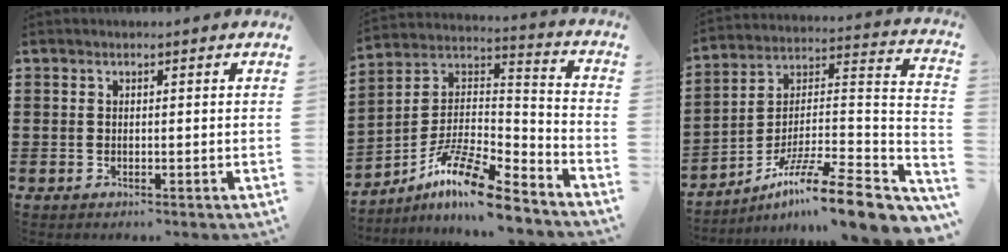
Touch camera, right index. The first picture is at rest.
{"total": 11.7, "force": [-9.3, 1.9, 6.8], "torque": [-0.130, 0.014, -0.184]}
{"total": 12.7, "force": [-9.0, 1.4, 8.8], "torque": [-0.138, 0.009, -0.165]}